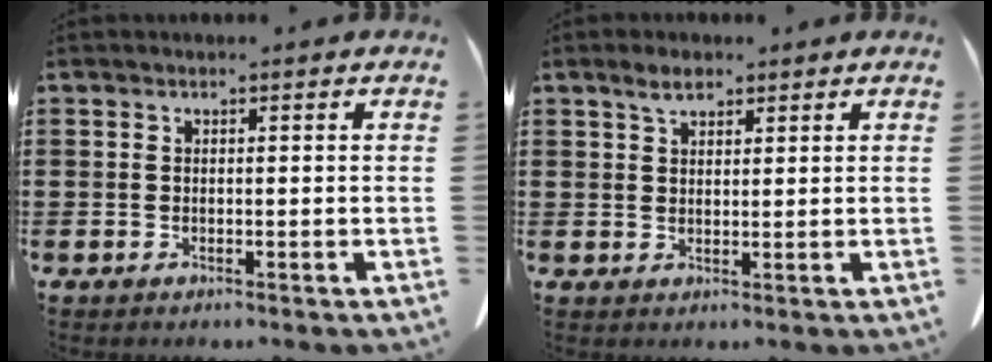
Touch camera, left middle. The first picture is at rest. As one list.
[{"total": 3.0, "force": [2.2, 1.1, 1.7], "torque": [-0.030, -0.001, 0.039]}]